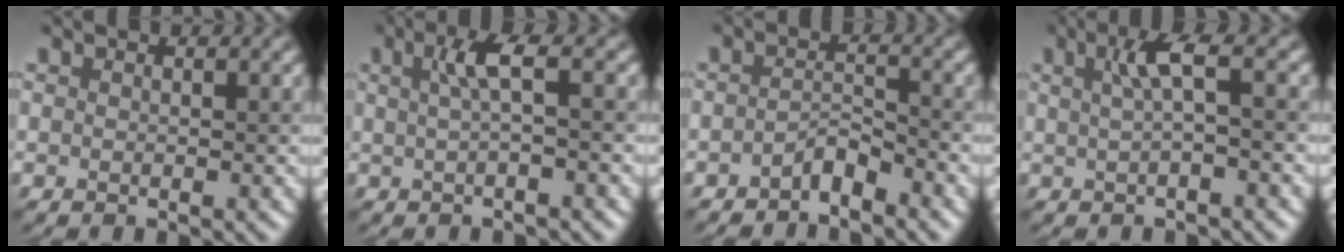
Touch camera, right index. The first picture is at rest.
{"total": 2.5, "force": [0.6, 0.5, 2.4], "torque": [-0.052, 0.008, 0.011]}
{"total": 1.6, "force": [-1.6, 0.2, 0.4], "torque": [-0.019, 0.006, -0.028]}
{"total": 2.7, "force": [0.7, 0.5, 2.5], "torque": [-0.053, 0.009, 0.013]}